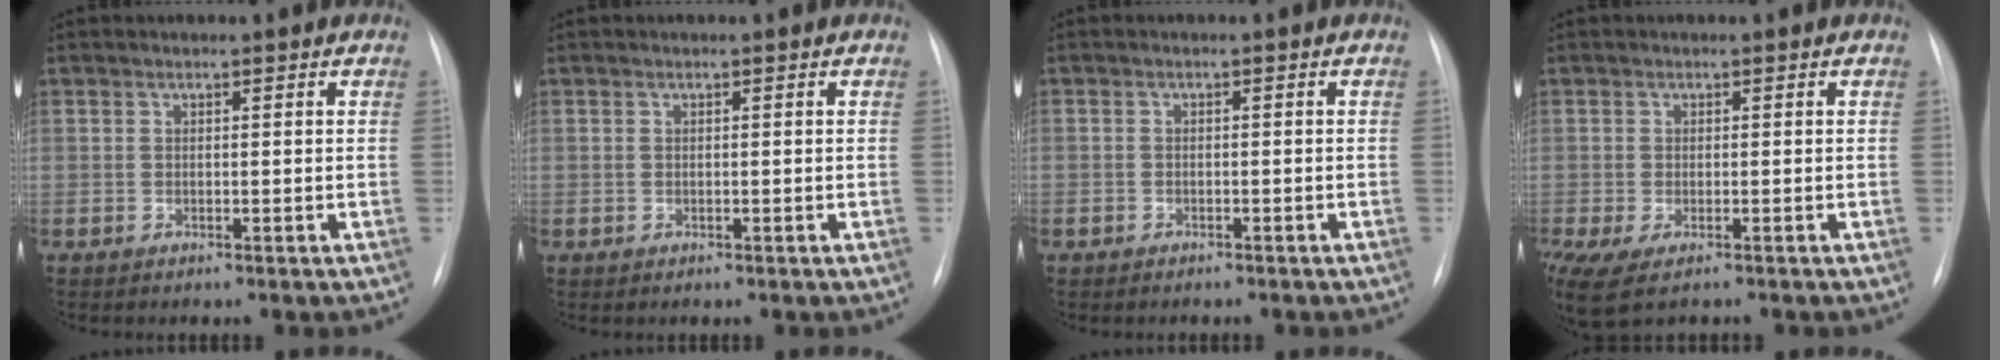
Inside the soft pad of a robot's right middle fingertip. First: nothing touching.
{"total": 0.0}
{"total": 1.6, "force": [-1.3, 0.9, 0.4], "torque": [-0.010, 0.001, -0.017]}
{"total": 8.8, "force": [-6.0, 3.3, 5.6], "torque": [-0.118, -0.018, -0.095]}